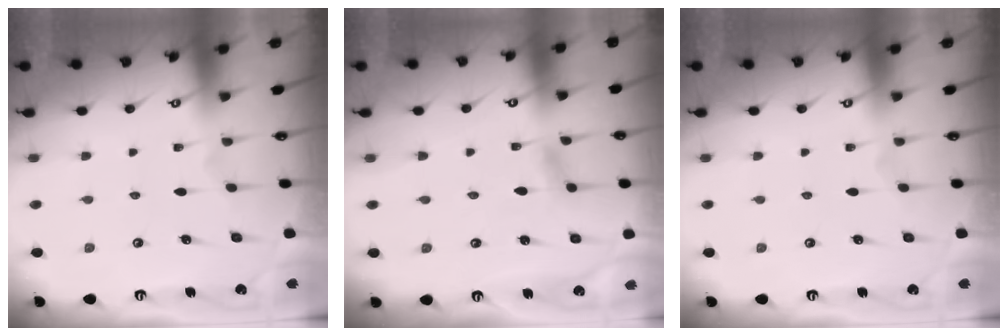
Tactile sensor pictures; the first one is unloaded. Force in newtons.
{"total": 3.0, "press": 3.0, "slide": 0.4}
{"total": 0.0}